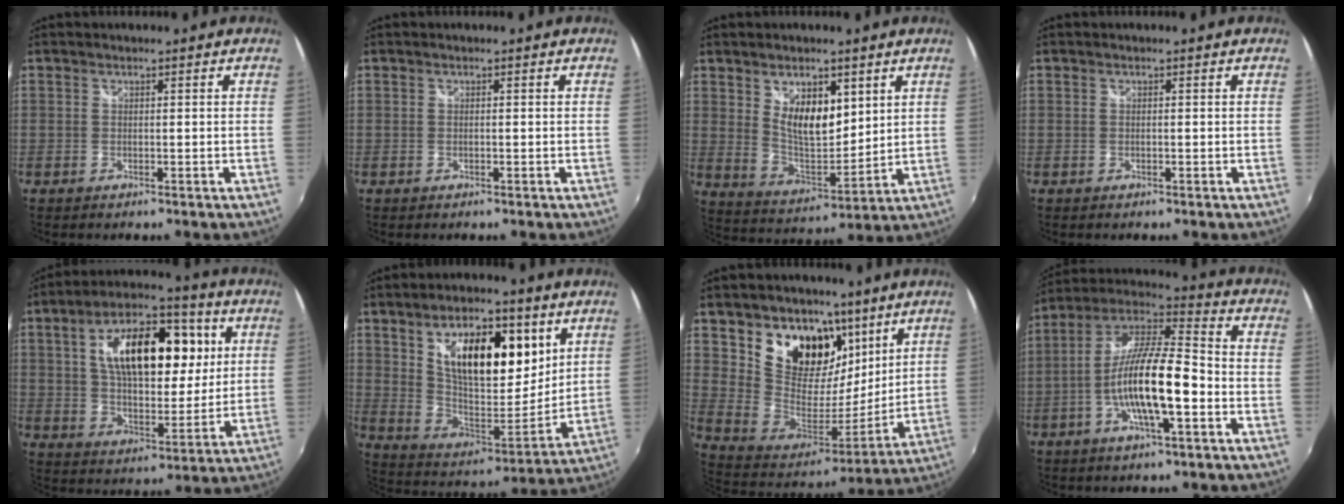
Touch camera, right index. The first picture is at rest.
{"total": 0.0}
{"total": 10.0, "force": [4.4, 5.0, 7.5], "torque": [-0.123, -0.007, 0.091]}
{"total": 0.0}
{"total": 20.2, "force": [5.6, 10.3, 16.5], "torque": [-0.285, 0.029, 0.091]}
{"total": 19.6, "force": [8.4, 9.1, 15.1], "torque": [-0.247, 0.004, 0.151]}
{"total": 19.2, "force": [10.6, 13.1, 9.3], "torque": [-0.197, 0.000, 0.195]}
{"total": 15.2, "force": [-4.5, 3.3, 14.1], "torque": [-0.269, -0.002, -0.090]}